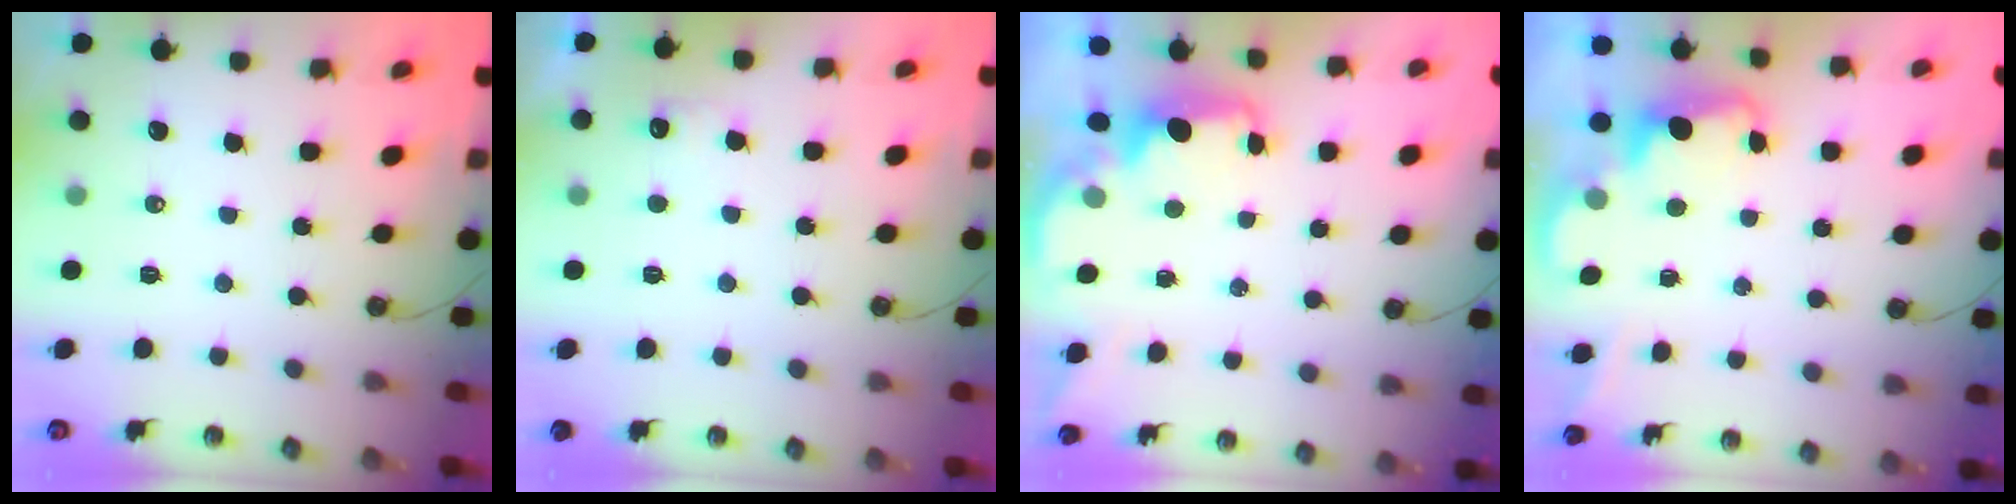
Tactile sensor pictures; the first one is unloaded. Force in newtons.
{"total": 5.0, "press": 4.9, "slide": 1.2}
{"total": 2.1, "press": 1.9, "slide": 0.8}
{"total": 2.0, "press": 1.9, "slide": 0.5}